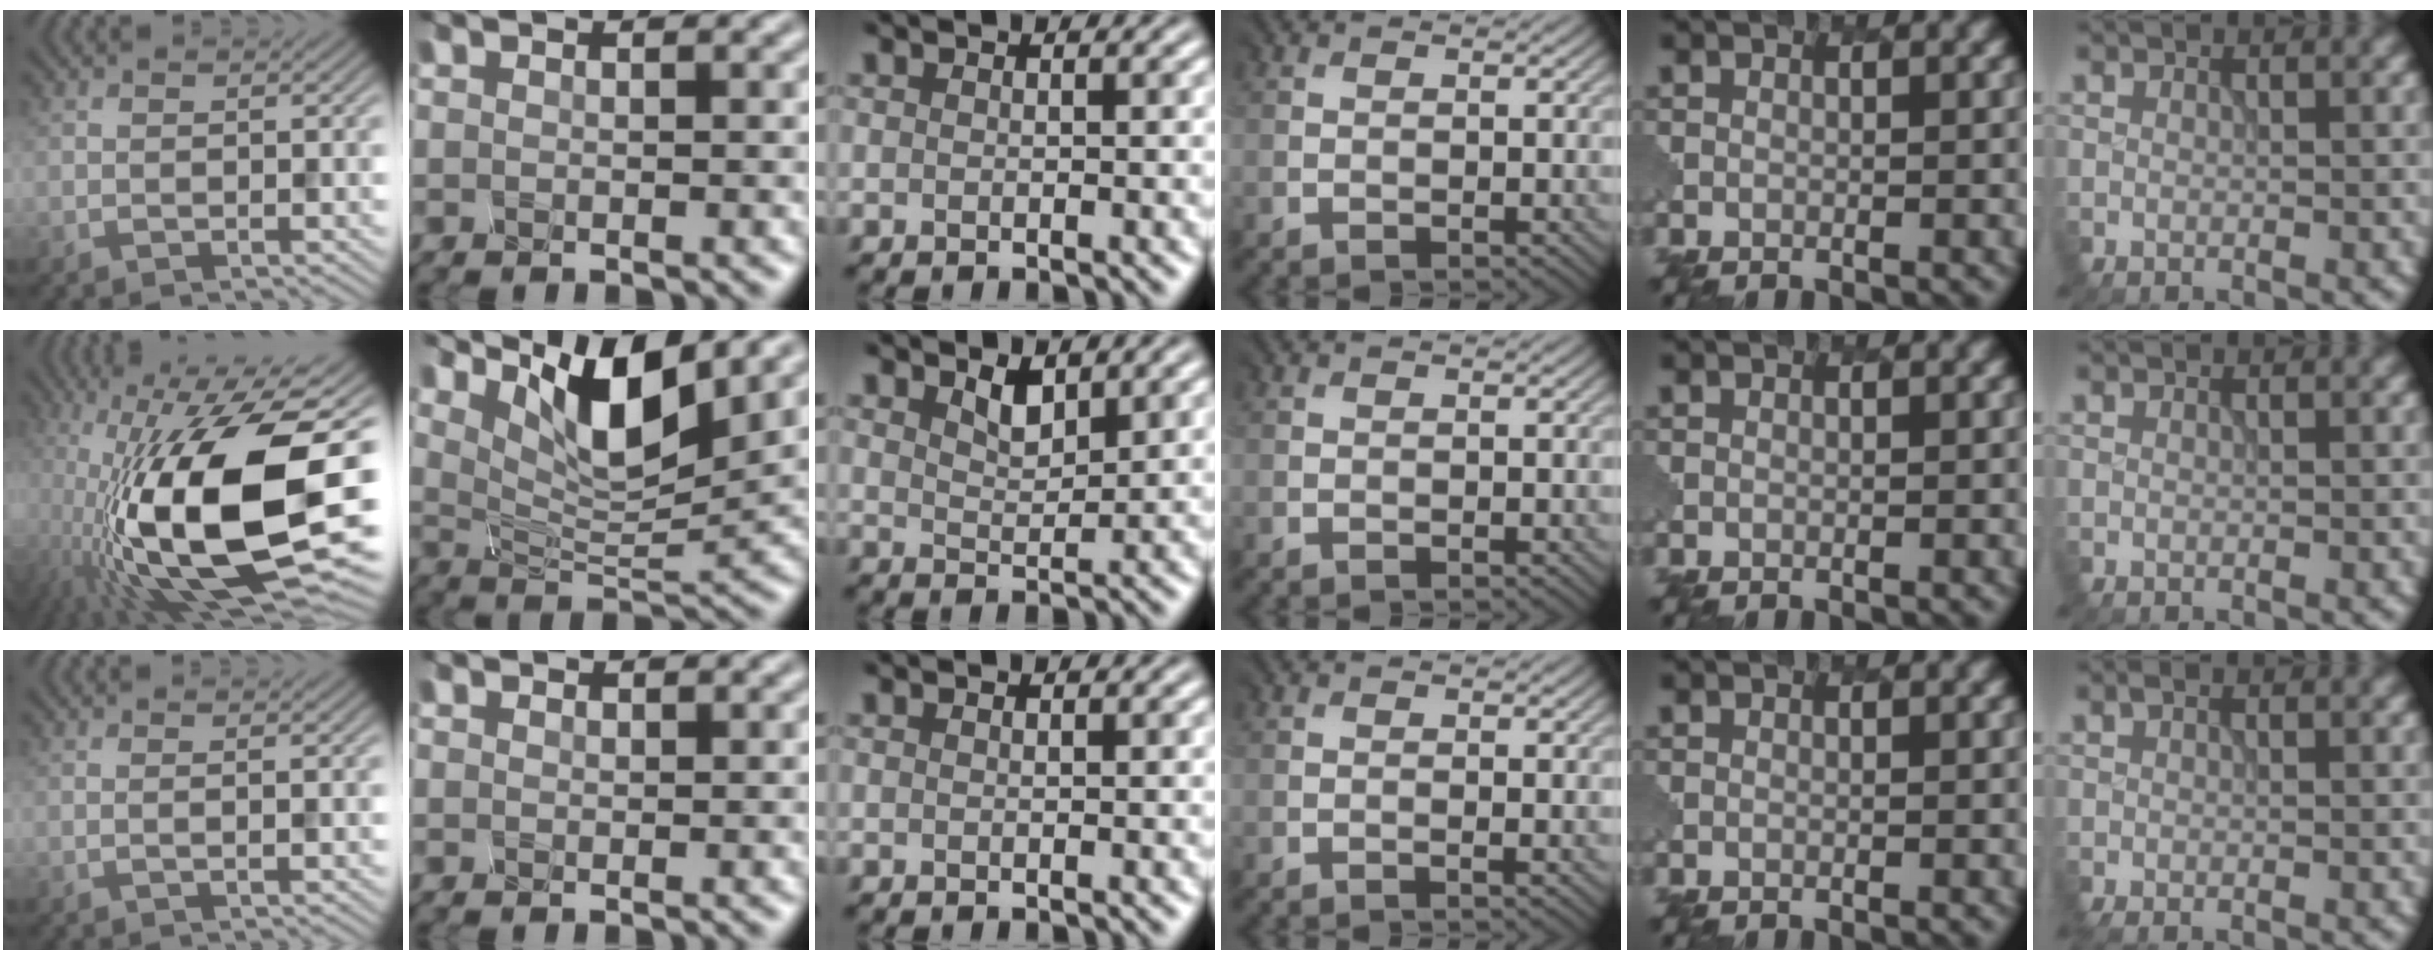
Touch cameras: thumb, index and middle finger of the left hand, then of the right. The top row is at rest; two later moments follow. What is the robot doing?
{"motion": "disassemble", "object": "battery cover"}